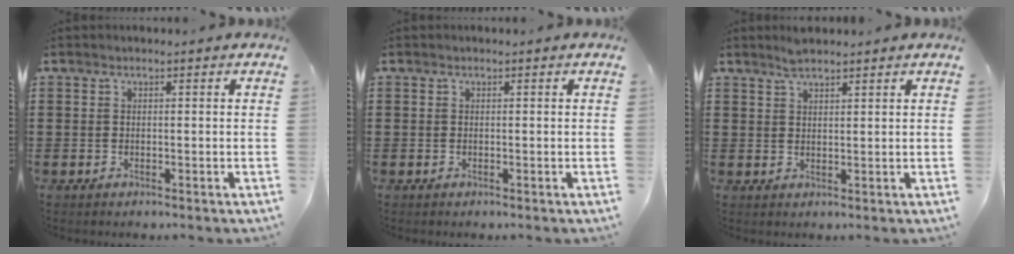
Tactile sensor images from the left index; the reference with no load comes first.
{"total": 0.0}
{"total": 2.5, "force": [2.2, 0.5, 1.1], "torque": [-0.025, 0.001, 0.041]}